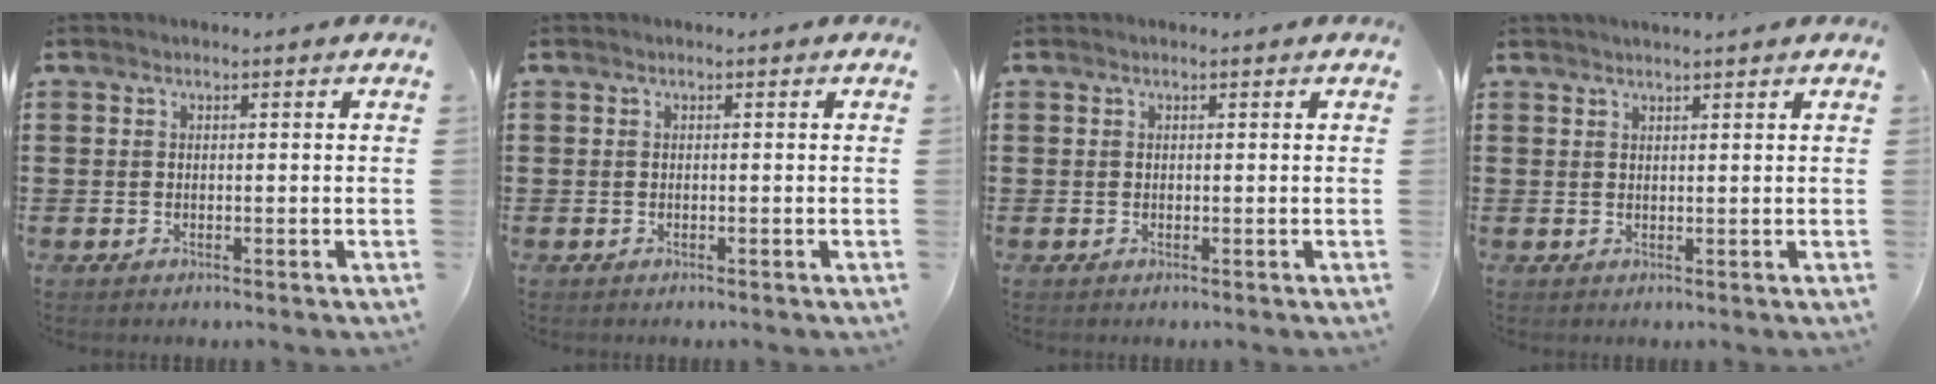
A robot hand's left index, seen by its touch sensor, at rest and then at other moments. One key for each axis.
{"total": 0.0}
{"total": 0.0}
{"total": 1.3, "fx": 1.2, "fy": -0.2, "fz": 0.4, "tx": -0.008, "ty": -0.001, "tz": 0.023}